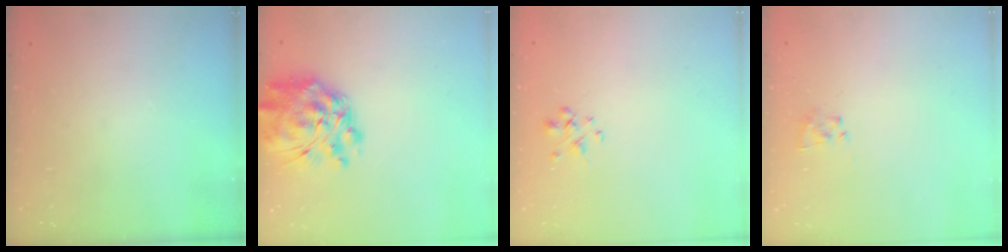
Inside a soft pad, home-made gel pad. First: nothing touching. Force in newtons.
{"total": 15.3, "press": 14.2, "slide": 5.7}
{"total": 1.9, "press": 1.7, "slide": 0.8}
{"total": 2.3, "press": 2.1, "slide": 0.9}